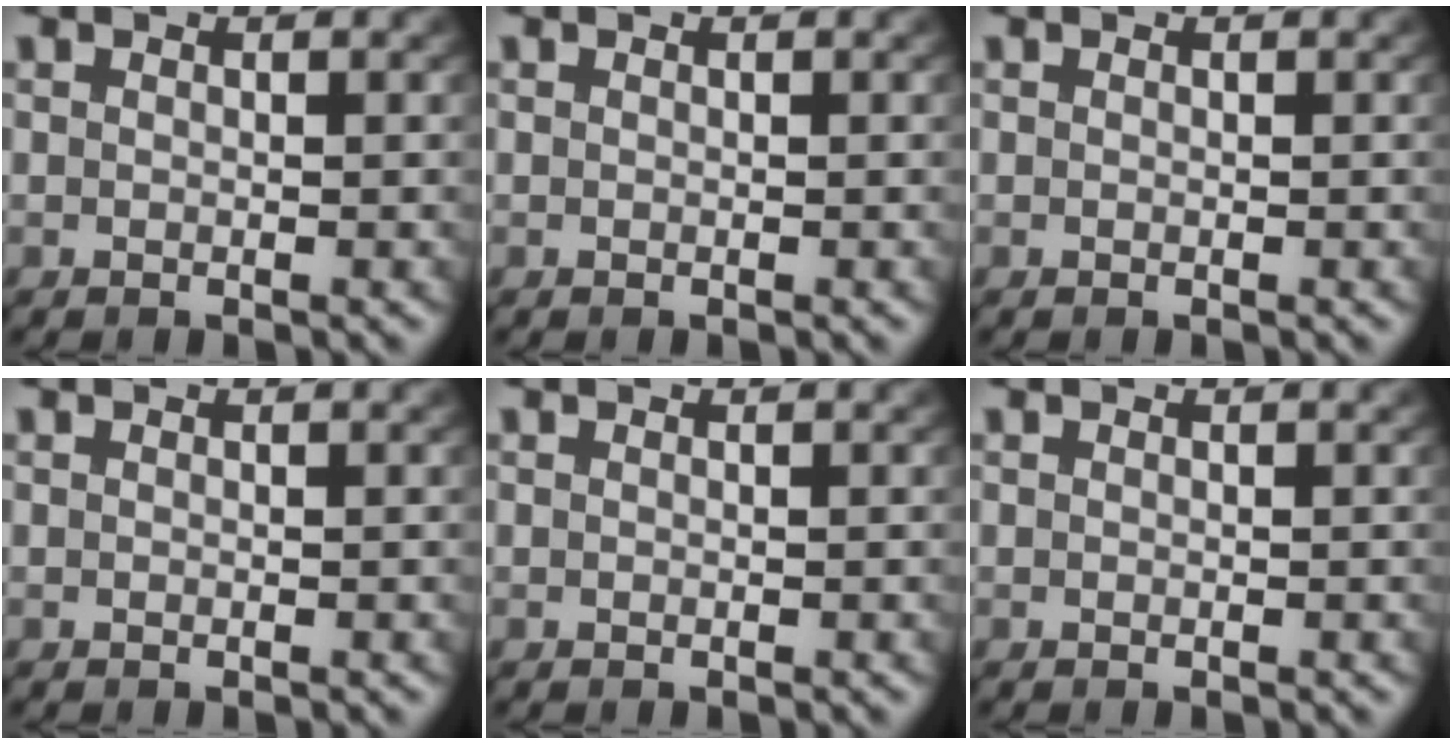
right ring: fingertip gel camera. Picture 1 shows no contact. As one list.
[{"total": 0.0}, {"total": 0.0}, {"total": 0.0}, {"total": 0.0}, {"total": 0.0}]